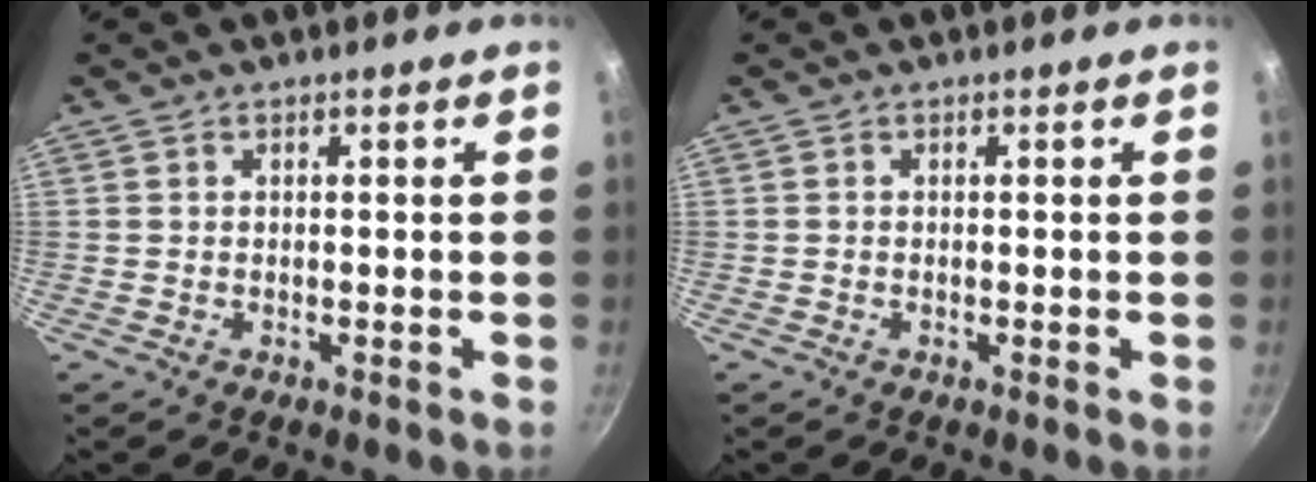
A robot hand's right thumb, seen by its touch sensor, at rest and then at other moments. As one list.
[{"total": 0.0}]